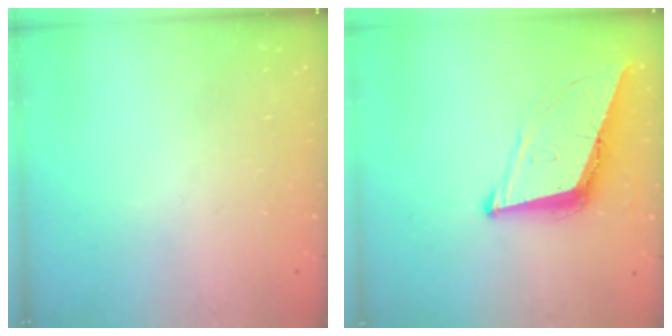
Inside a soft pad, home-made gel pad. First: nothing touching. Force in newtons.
{"total": 10.3, "press": 9.6, "slide": 3.6}